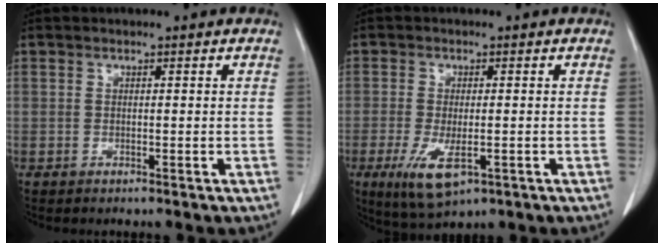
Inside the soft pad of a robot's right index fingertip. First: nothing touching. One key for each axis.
{"total": 7.2, "fx": -3.0, "fy": 2.4, "fz": 6.1, "tx": -0.117, "ty": -0.019, "tz": -0.042}